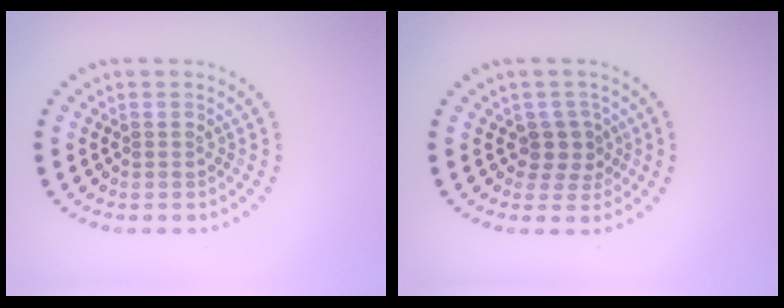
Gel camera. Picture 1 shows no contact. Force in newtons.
{"total": 2.5, "press": 1.9, "slide": 1.5}